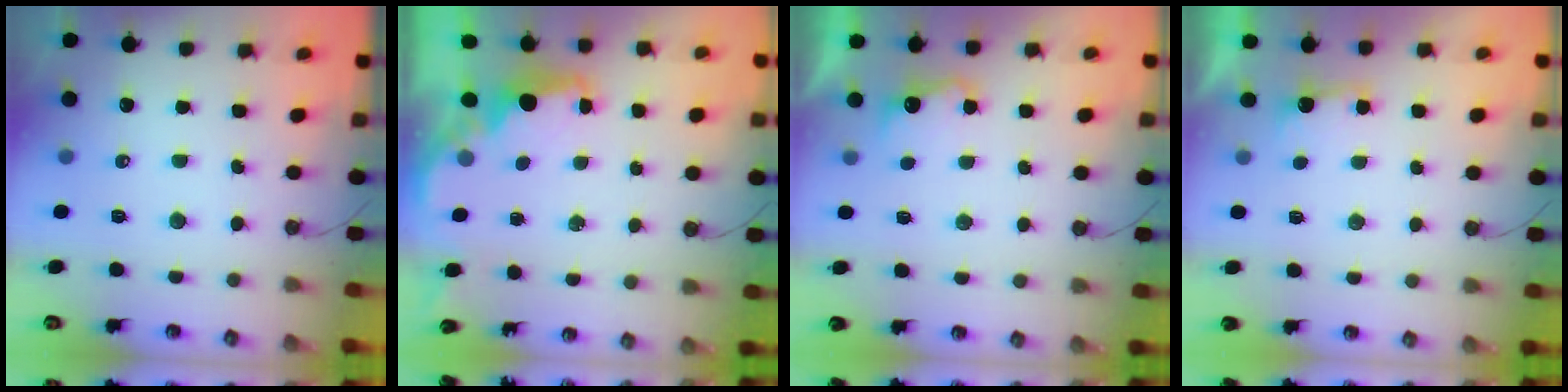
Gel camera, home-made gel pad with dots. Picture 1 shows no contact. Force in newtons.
{"total": 2.3, "press": 2.2, "slide": 0.7}
{"total": 3.3, "press": 3.1, "slide": 1.0}
{"total": 2.3, "press": 2.2, "slide": 0.8}